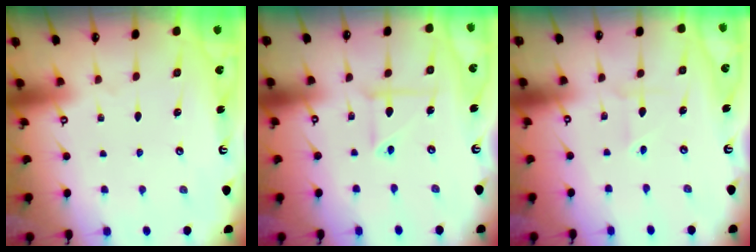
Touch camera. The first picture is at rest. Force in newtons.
{"total": 5.1, "press": 5.0, "slide": 1.3}
{"total": 1.5, "press": 1.5, "slide": 0.2}